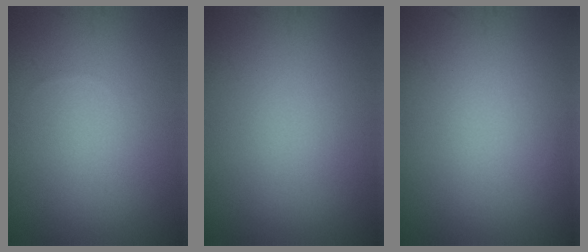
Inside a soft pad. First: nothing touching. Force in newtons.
{"total": 0.0}
{"total": 0.0}